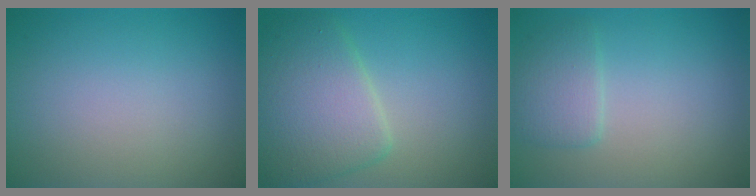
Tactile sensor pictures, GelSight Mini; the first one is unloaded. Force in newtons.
{"total": 6.2, "press": 6.2, "slide": 0.2}
{"total": 2.3, "press": 2.2, "slide": 0.3}